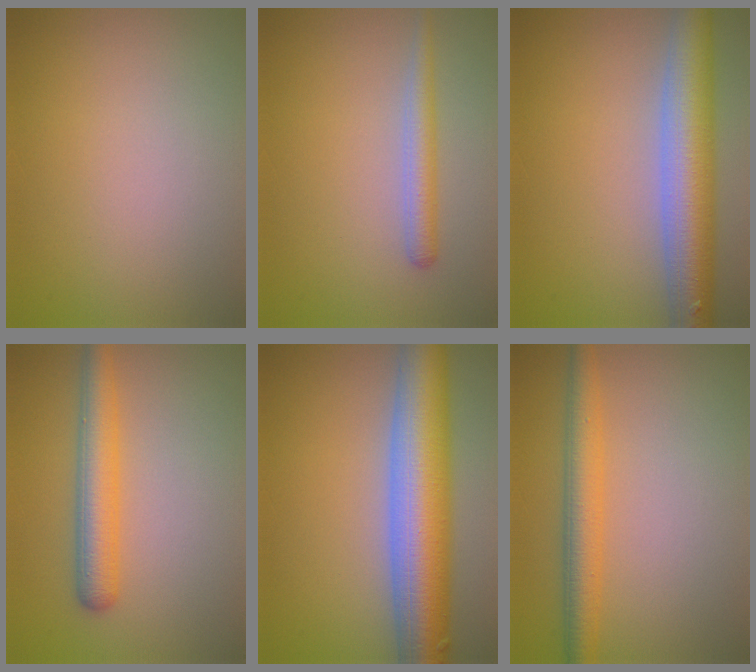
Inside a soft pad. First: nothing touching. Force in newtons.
{"total": 2.2, "press": 2.2, "slide": 0.1}
{"total": 7.9, "press": 7.9, "slide": 0.5}
{"total": 4.1, "press": 4.1, "slide": 0.1}
{"total": 10.6, "press": 10.6, "slide": 0.5}
{"total": 3.9, "press": 3.9, "slide": 0.1}